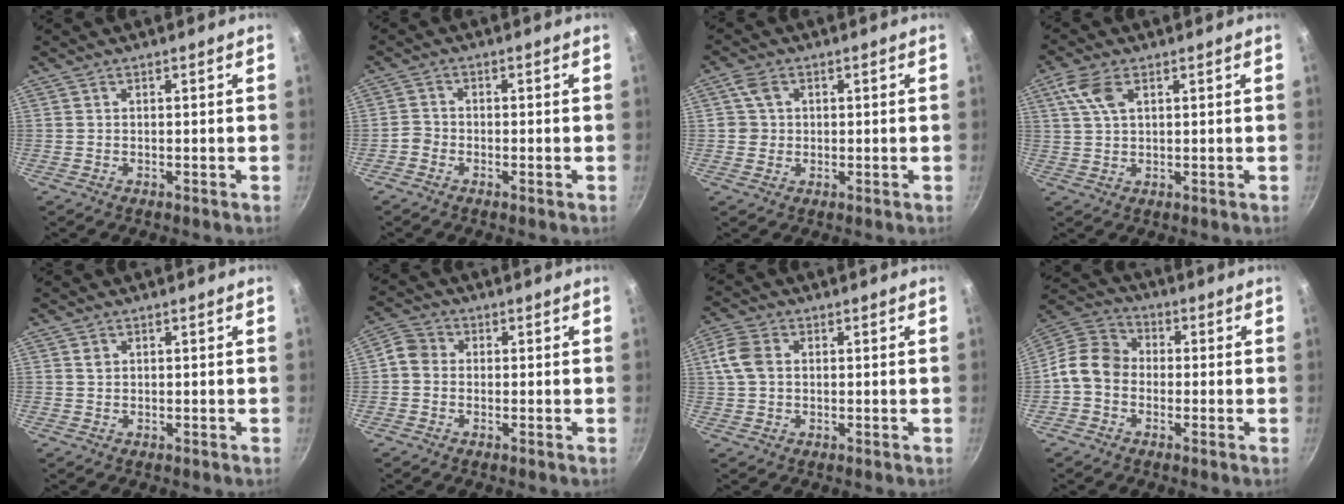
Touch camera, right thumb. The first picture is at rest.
{"total": 2.0, "force": [-1.4, 1.2, 0.9], "torque": [-0.025, 0.014, -0.034]}
{"total": 3.5, "force": [0.8, 3.2, 1.3], "torque": [-0.007, -0.002, 0.011]}
{"total": 5.7, "force": [2.4, 3.0, 4.2], "torque": [-0.089, 0.006, 0.049]}
{"total": 1.0, "force": [0.4, 0.9, 0.4], "torque": [-0.004, -0.001, 0.006]}
{"total": 4.3, "force": [-0.3, 3.9, 1.8], "torque": [-0.018, 0.012, -0.025]}
{"total": 5.8, "force": [0.9, 4.3, 3.8], "torque": [-0.073, 0.007, 0.009]}
{"total": 10.4, "force": [-1.5, 8.6, 5.7], "torque": [-0.076, 0.034, -0.054]}